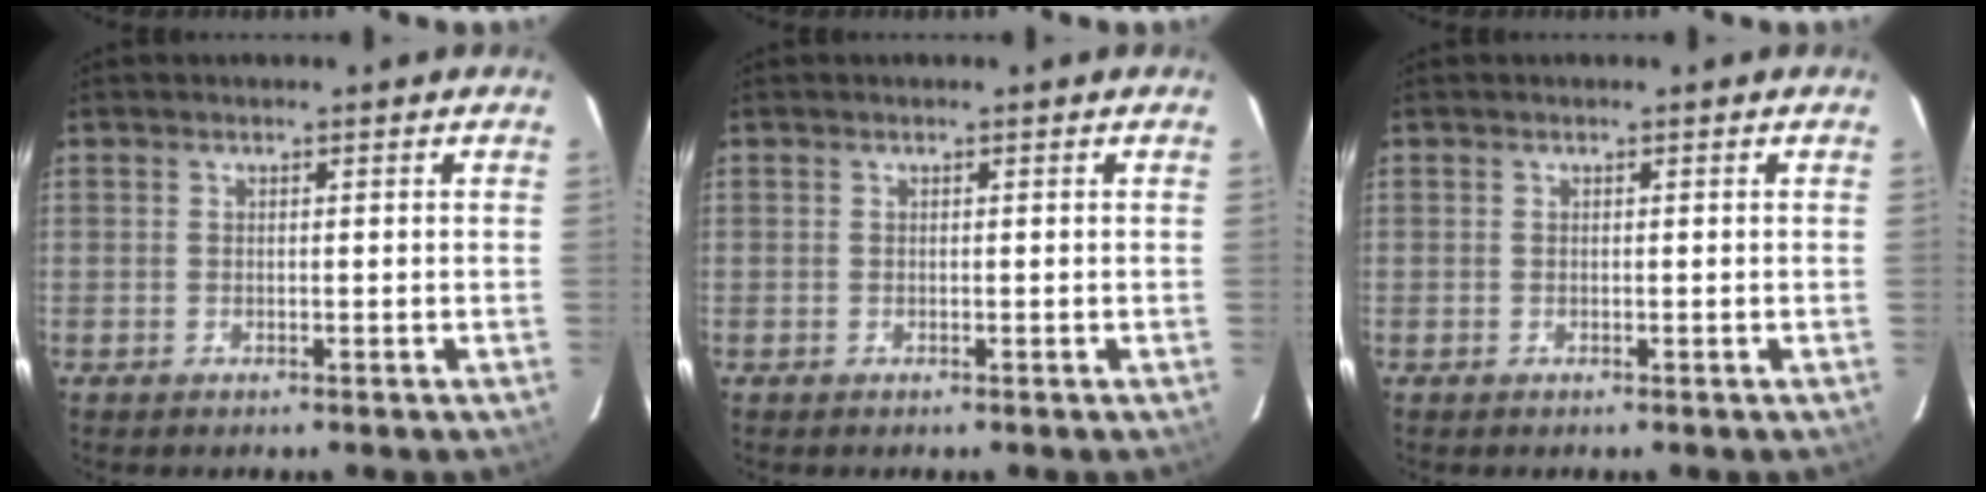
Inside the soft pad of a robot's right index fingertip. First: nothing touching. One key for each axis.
{"total": 0.0}
{"total": 0.0}